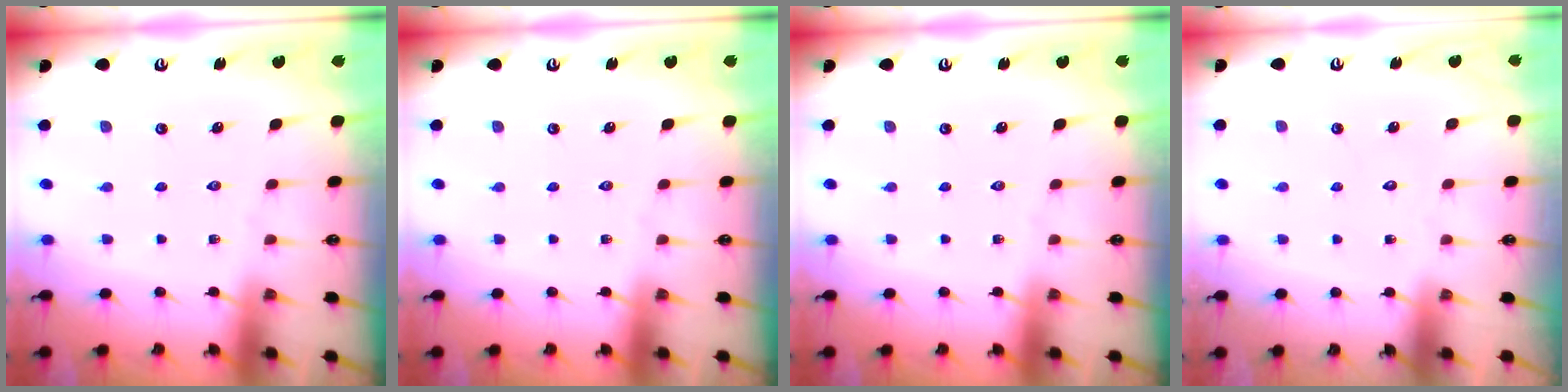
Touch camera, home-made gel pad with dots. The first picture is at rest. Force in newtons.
{"total": 0.0}
{"total": 0.0}
{"total": 1.6, "press": 1.6, "slide": 0.1}